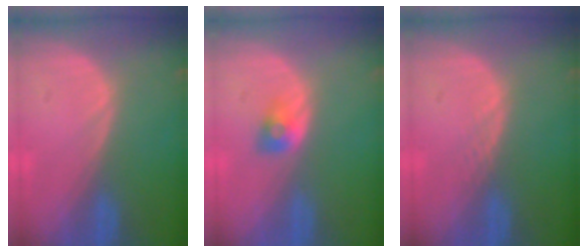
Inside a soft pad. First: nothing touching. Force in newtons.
{"total": 2.5, "press": 2.3, "slide": 0.9}
{"total": 1.0, "press": 1.0, "slide": 0.1}